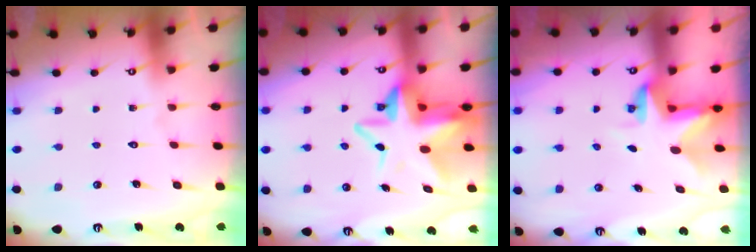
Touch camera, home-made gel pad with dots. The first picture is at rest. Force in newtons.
{"total": 11.4, "press": 11.3, "slide": 1.6}
{"total": 3.5, "press": 3.5, "slide": 0.3}